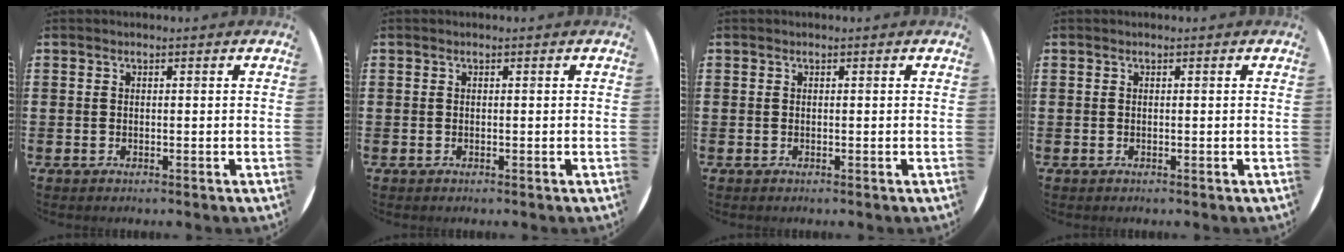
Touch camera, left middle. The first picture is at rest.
{"total": 0.0}
{"total": 0.0}
{"total": 0.0}